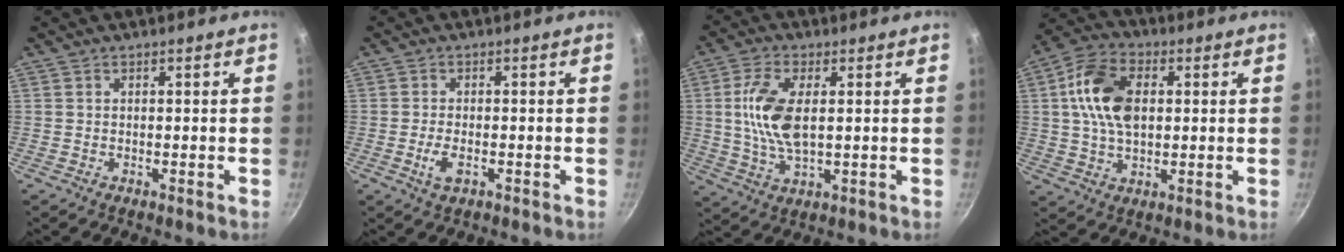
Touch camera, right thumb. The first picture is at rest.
{"total": 3.2, "force": [-1.1, 1.6, 2.6], "torque": [-0.050, 0.003, -0.018]}
{"total": 10.8, "force": [1.3, 5.1, 9.5], "torque": [-0.202, -0.005, 0.030]}
{"total": 12.9, "force": [2.2, 8.0, 10.0], "torque": [-0.183, 0.012, 0.036]}